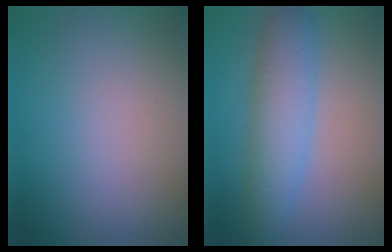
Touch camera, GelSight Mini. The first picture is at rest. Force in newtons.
{"total": 5.1, "press": 5.0, "slide": 0.2}